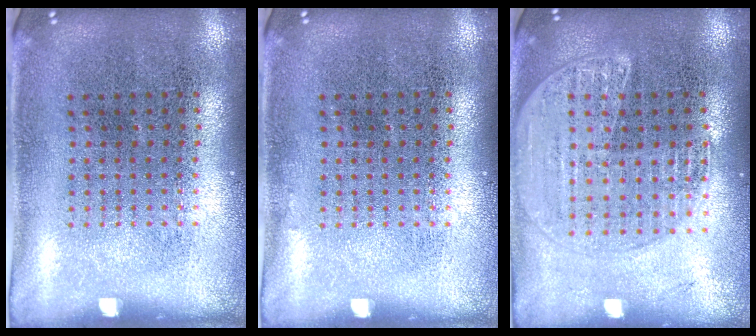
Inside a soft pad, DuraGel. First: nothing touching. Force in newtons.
{"total": 0.0}
{"total": 1.6, "press": 1.6, "slide": 0.5}